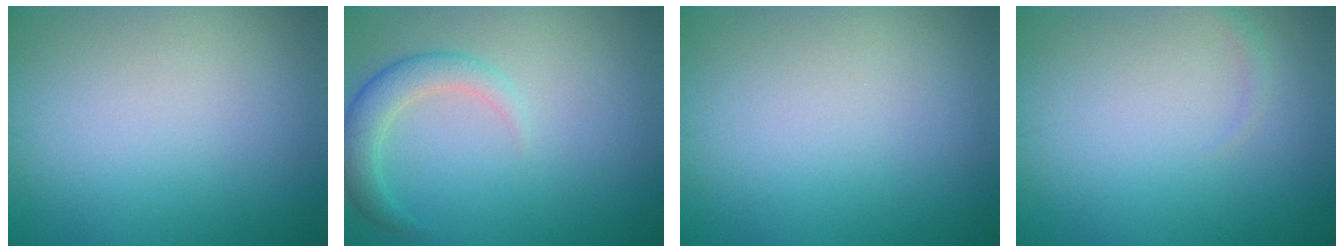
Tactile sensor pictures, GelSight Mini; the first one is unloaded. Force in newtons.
{"total": 2.7, "press": 2.7, "slide": 0.1}
{"total": 0.0}
{"total": 0.6, "press": 0.6, "slide": 0.0}